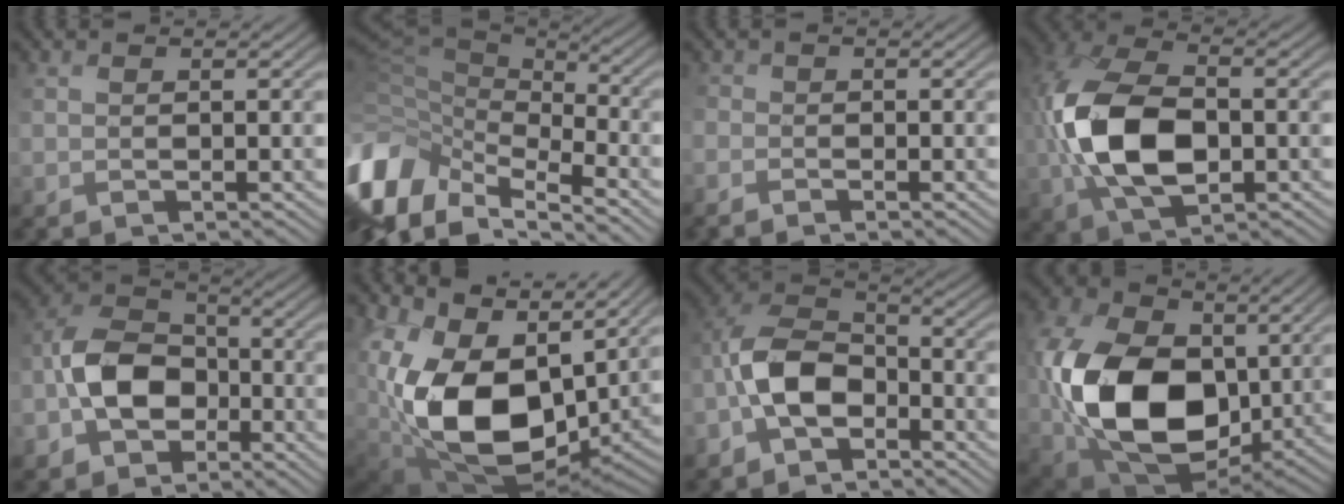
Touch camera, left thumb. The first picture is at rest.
{"total": 12.8, "force": [-4.6, 7.7, 9.1], "torque": [-0.259, -0.018, -0.066]}
{"total": 2.1, "force": [-1.7, 1.1, 0.4], "torque": [-0.010, -0.005, -0.038]}
{"total": 12.6, "force": [-0.6, 7.3, 10.2], "torque": [-0.235, 0.007, -0.010]}
{"total": 8.5, "force": [-2.9, 6.2, 5.1], "torque": [-0.113, 0.010, -0.077]}
{"total": 18.8, "force": [3.2, 12.4, 13.7], "torque": [-0.322, -0.014, 0.072]}
{"total": 8.1, "force": [-3.5, 4.7, 5.7], "torque": [-0.122, 0.014, -0.082]}
{"total": 16.9, "force": [1.5, 12.1, 11.8], "torque": [-0.274, -0.005, 0.038]}